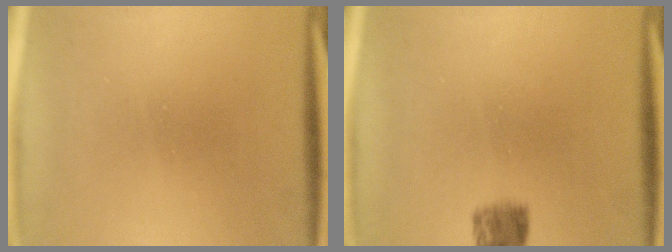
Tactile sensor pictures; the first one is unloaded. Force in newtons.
{"total": 3.7}